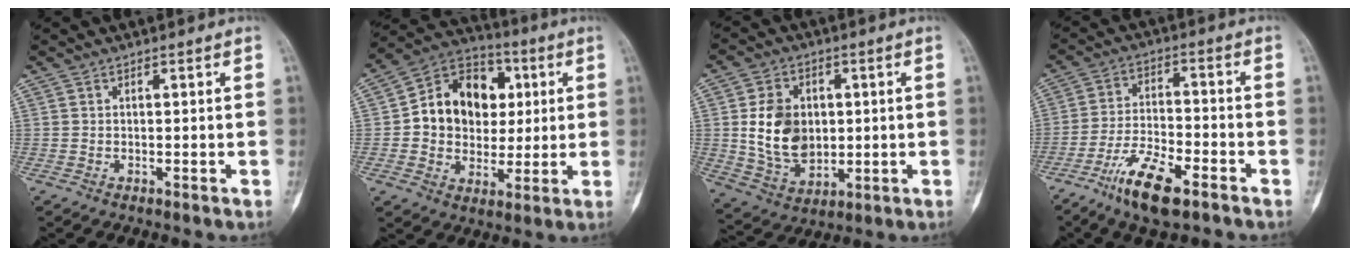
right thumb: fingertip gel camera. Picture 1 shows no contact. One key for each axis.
{"total": 16.5, "fx": 2.0, "fy": 13.6, "fz": 9.2, "tx": -0.095, "ty": 0.019, "tz": 0.033}
{"total": 13.1, "fx": 0.8, "fy": 9.8, "fz": 8.6, "tx": -0.115, "ty": -0.009, "tz": 0.028}
{"total": 11.4, "fx": -7.3, "fy": 3.9, "fz": 7.9, "tx": -0.147, "ty": 0.034, "tz": -0.134}